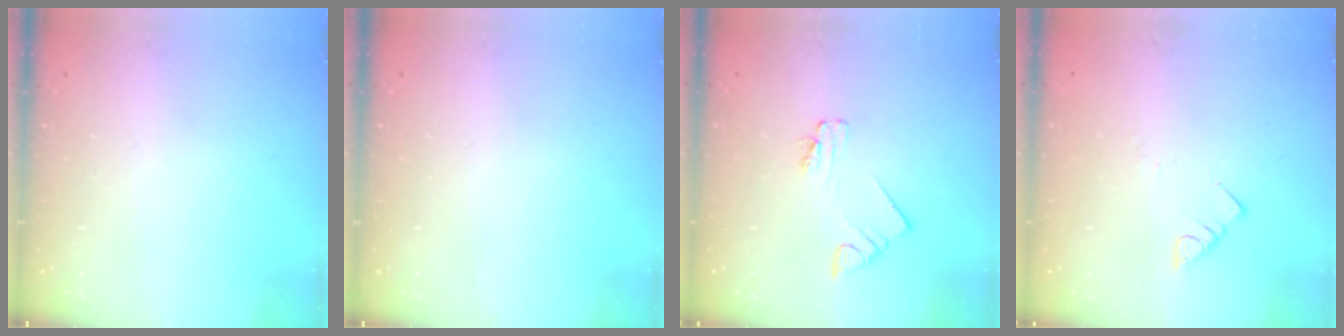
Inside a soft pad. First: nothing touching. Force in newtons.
{"total": 0.0}
{"total": 1.9, "press": 1.9, "slide": 0.1}
{"total": 2.8, "press": 2.8, "slide": 0.2}